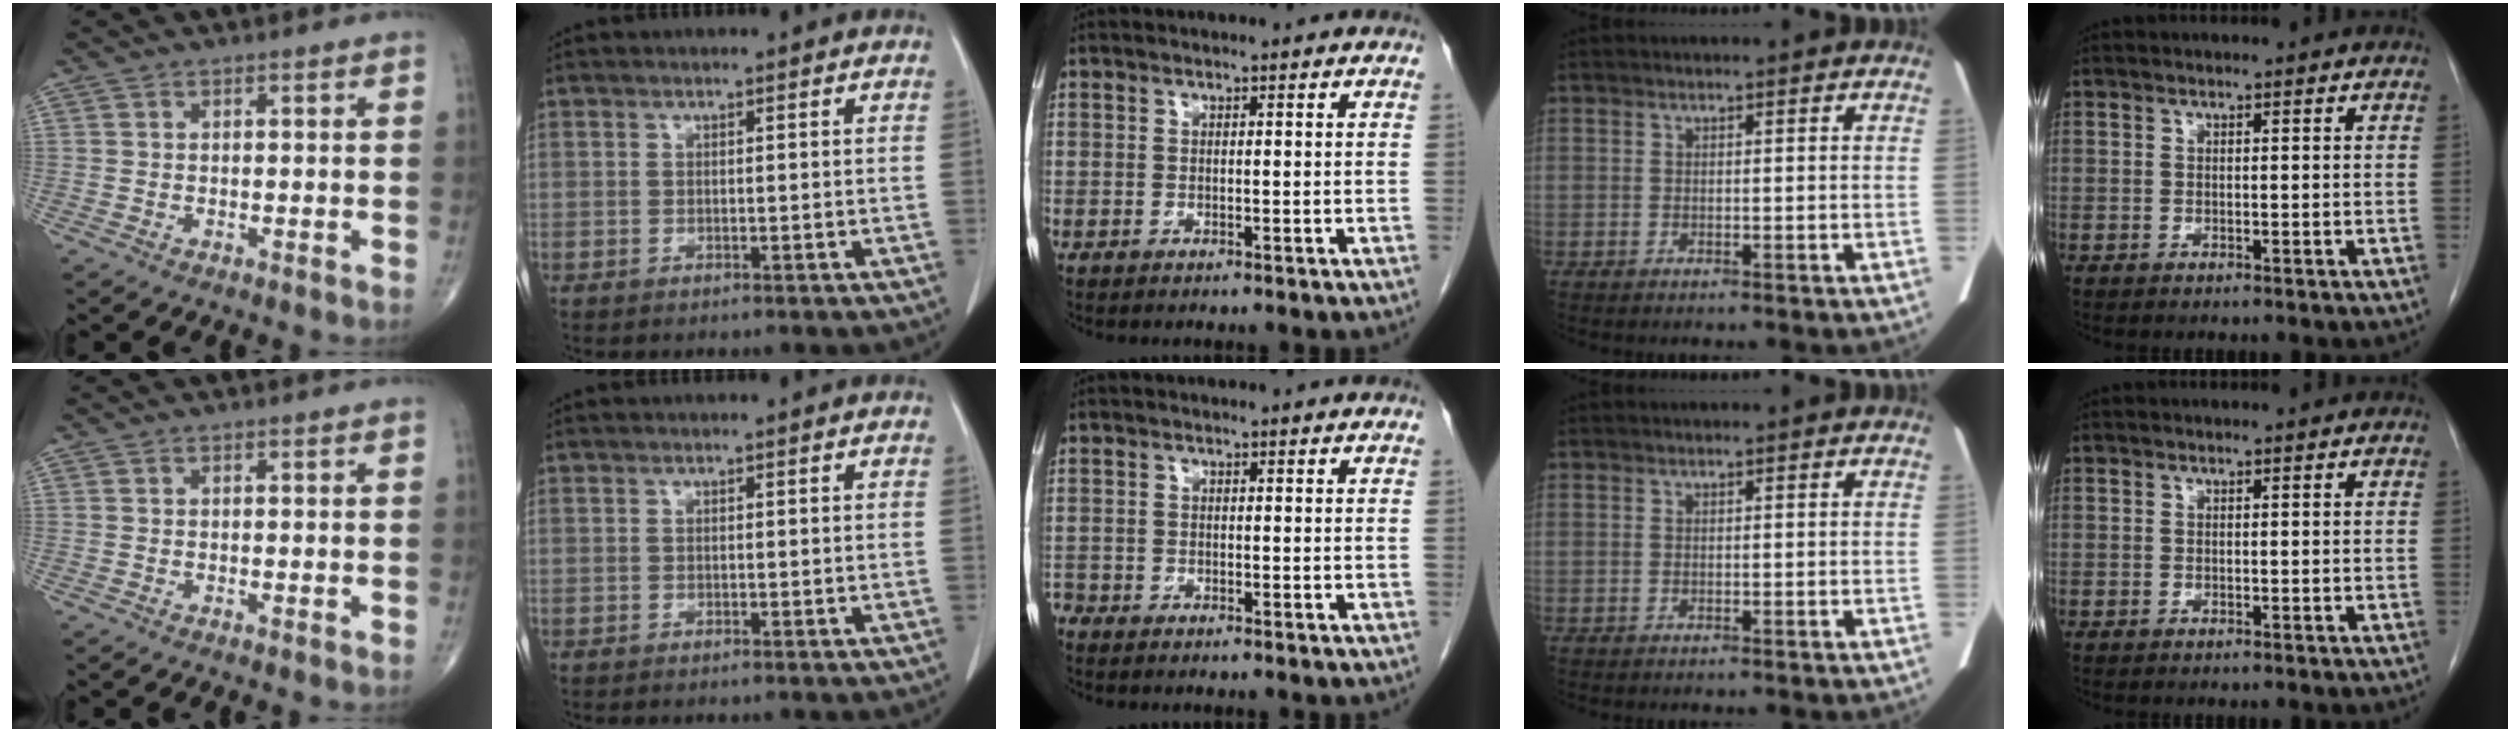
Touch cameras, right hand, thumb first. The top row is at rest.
{"middle": {"total": 1.3, "force": [-1.2, 0.5, 0.1], "torque": [0.001, 0.000, -0.021]}}